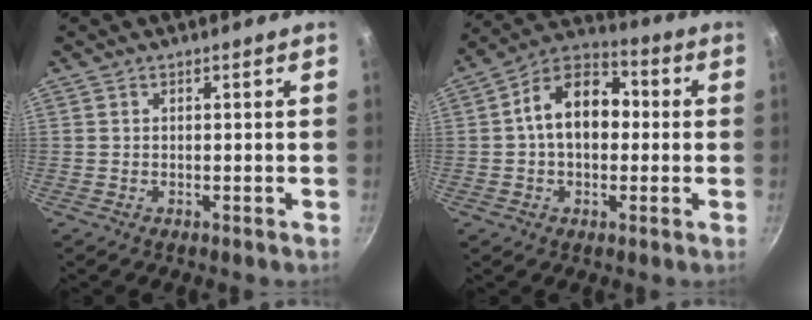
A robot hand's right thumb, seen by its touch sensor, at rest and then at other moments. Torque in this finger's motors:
{"motor_torque": [0.47, 2.81, 0.77, -0.57, 0.10]}